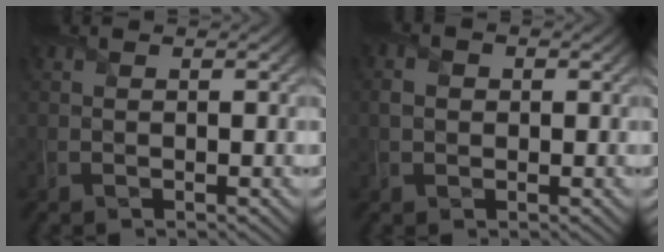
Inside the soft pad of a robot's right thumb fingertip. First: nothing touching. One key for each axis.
{"total": 1.4, "fx": -0.2, "fy": 1.2, "fz": 0.8, "tx": -0.021, "ty": -0.001, "tz": -0.006}